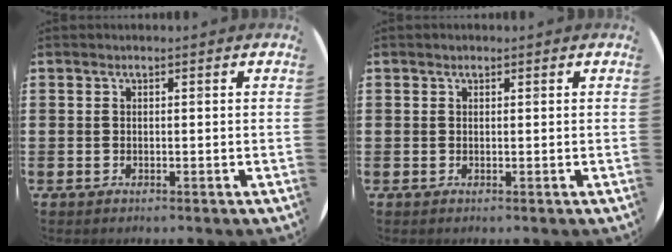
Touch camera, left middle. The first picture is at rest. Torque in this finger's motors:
{"motor_torque": [-0.05, 0.09, -0.01, 0.01]}